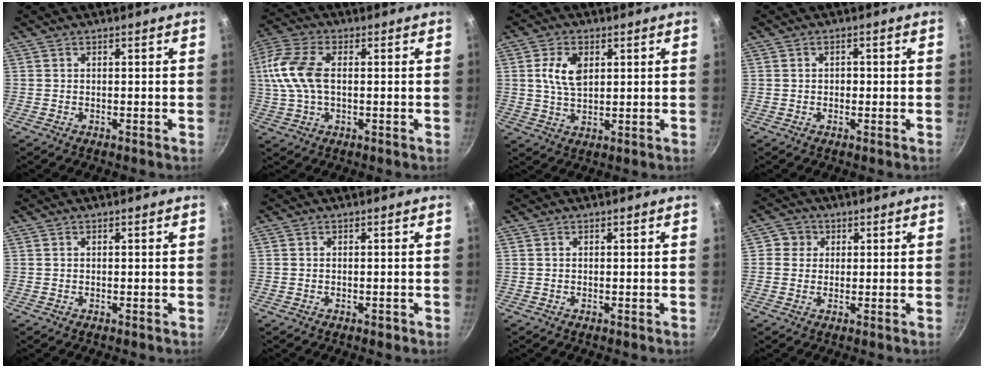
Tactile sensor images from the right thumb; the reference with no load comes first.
{"total": 11.8, "force": [1.1, 6.7, 9.6], "torque": [-0.205, 0.018, 0.011]}
{"total": 6.9, "force": [1.9, 4.2, 5.1], "torque": [-0.090, -0.007, 0.035]}
{"total": 1.1, "force": [-0.2, 0.9, 0.6], "torque": [-0.005, 0.005, -0.004]}
{"total": 0.0}
{"total": 0.8, "force": [-0.4, 0.4, 0.5], "torque": [-0.007, 0.004, -0.005]}
{"total": 0.0}
{"total": 3.5, "force": [0.7, 3.4, 0.5], "torque": [0.024, 0.001, 0.003]}